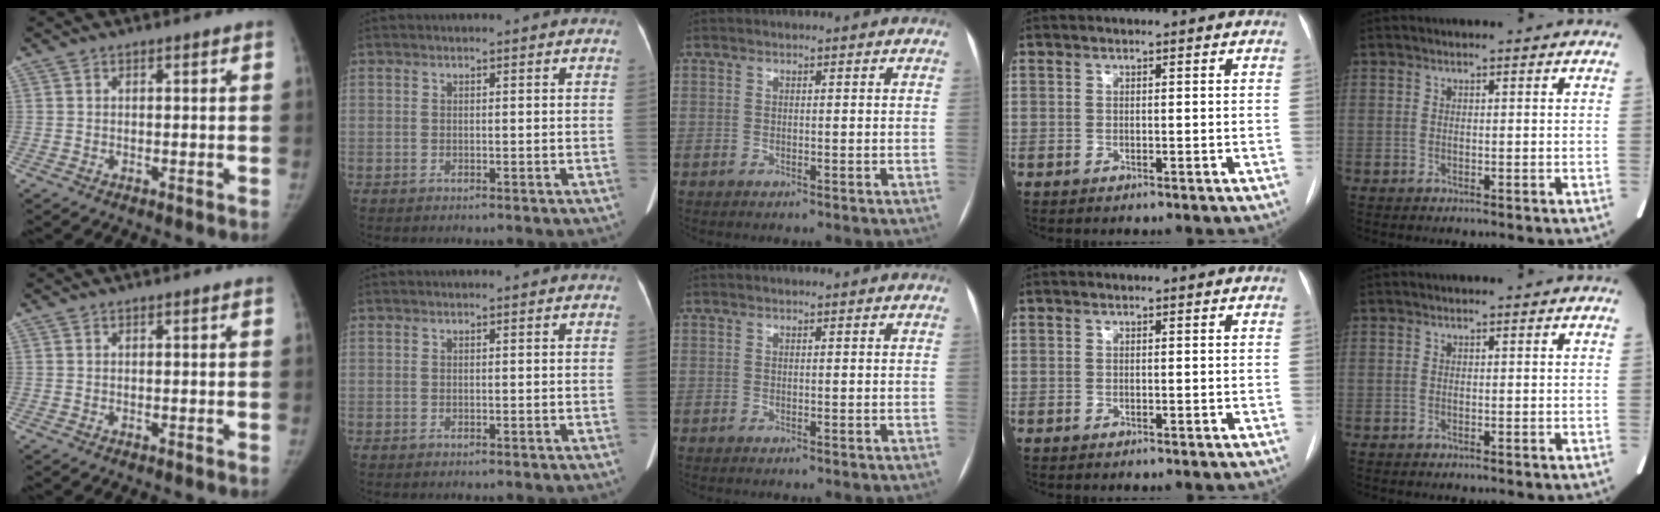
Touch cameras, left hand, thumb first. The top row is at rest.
{}